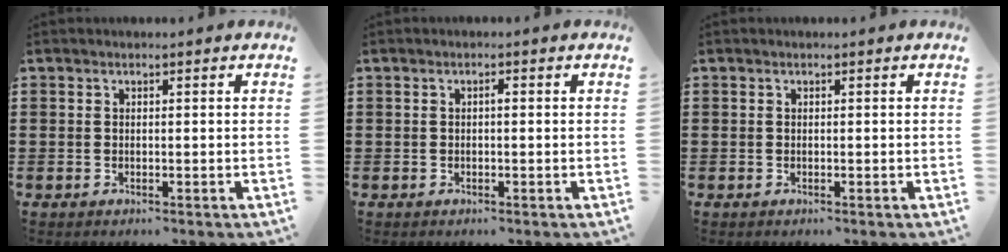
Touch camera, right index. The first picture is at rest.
{"total": 0.9, "force": [0.0, 0.2, 0.8], "torque": [-0.017, -0.002, 0.000]}
{"total": 0.0}